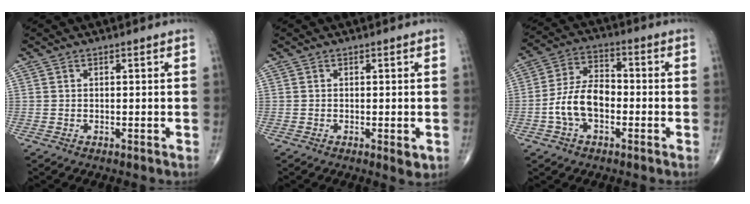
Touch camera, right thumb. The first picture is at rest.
{"total": 1.8, "force": [-0.5, 0.6, 1.7], "torque": [-0.021, -0.006, -0.006]}
{"total": 9.9, "force": [-2.5, 5.9, 7.6], "torque": [-0.139, 0.031, -0.055]}